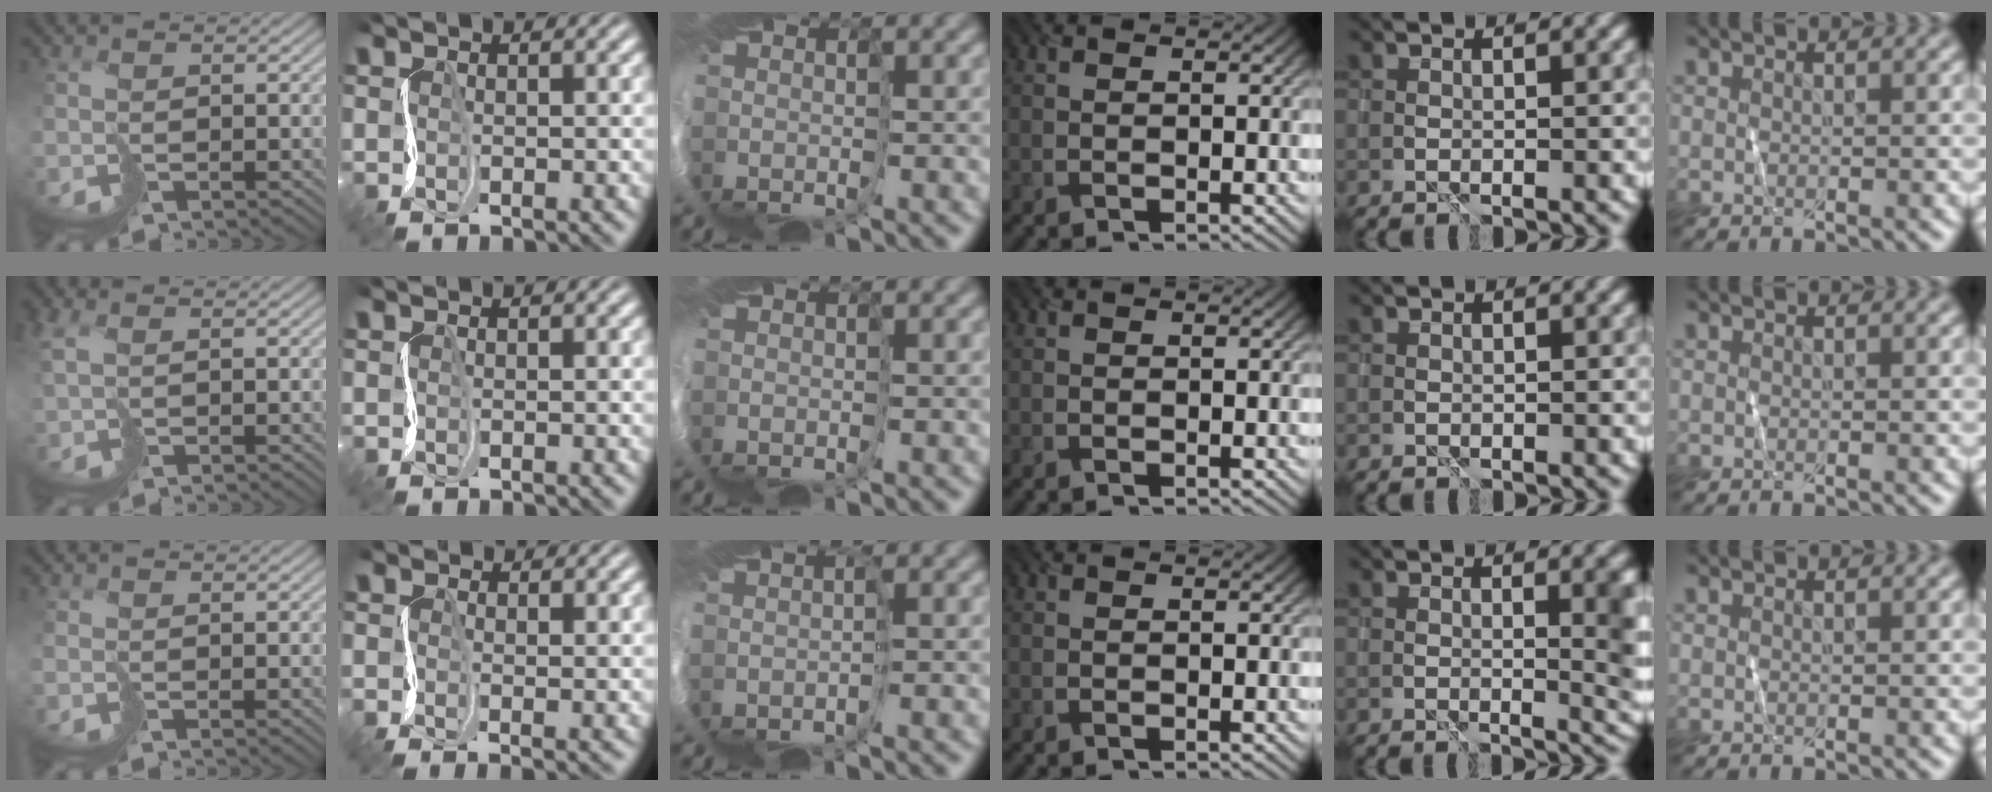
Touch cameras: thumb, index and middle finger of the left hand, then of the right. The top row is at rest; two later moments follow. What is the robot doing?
{"motion": "cut", "object": "tissue"}